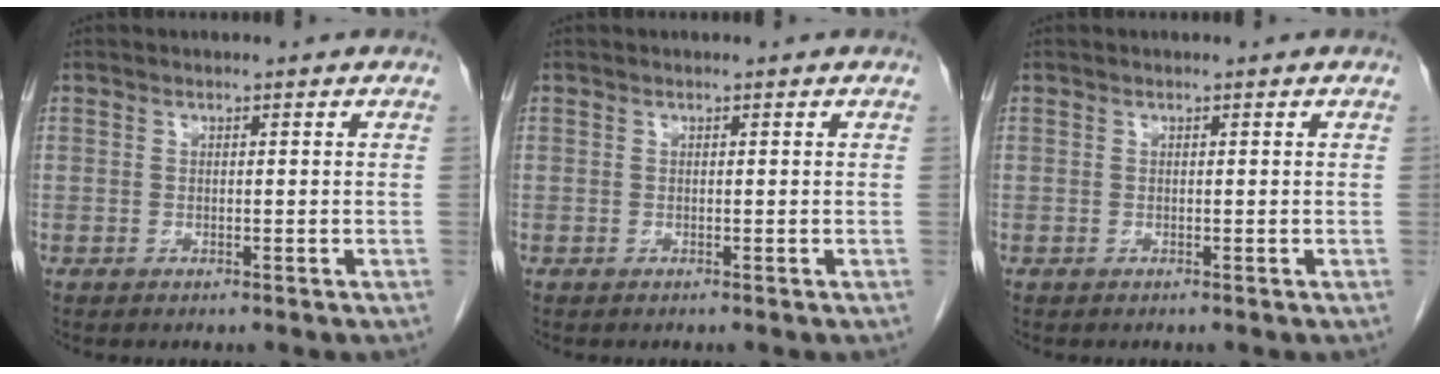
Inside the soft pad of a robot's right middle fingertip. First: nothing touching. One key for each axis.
{"total": 0.0}
{"total": 0.0}